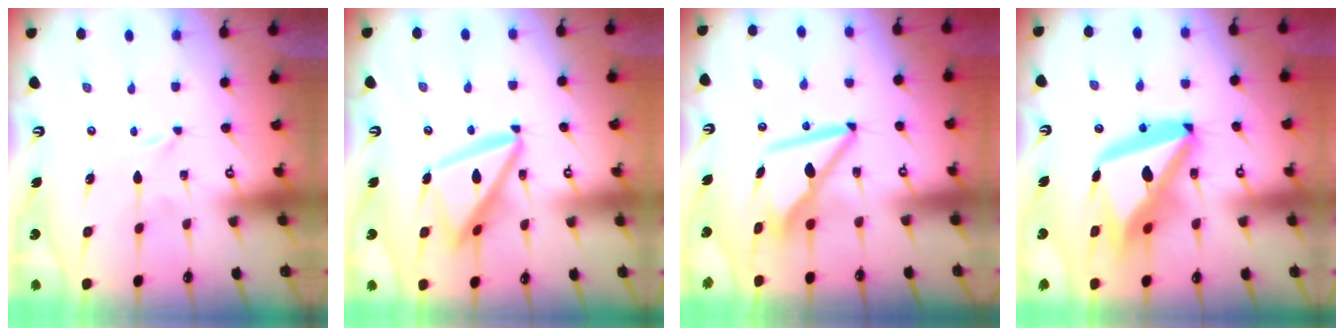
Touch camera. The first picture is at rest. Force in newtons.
{"total": 14.6, "press": 14.6, "slide": 1.6}
{"total": 9.4, "press": 9.3, "slide": 1.1}
{"total": 20.9, "press": 20.7, "slide": 2.5}